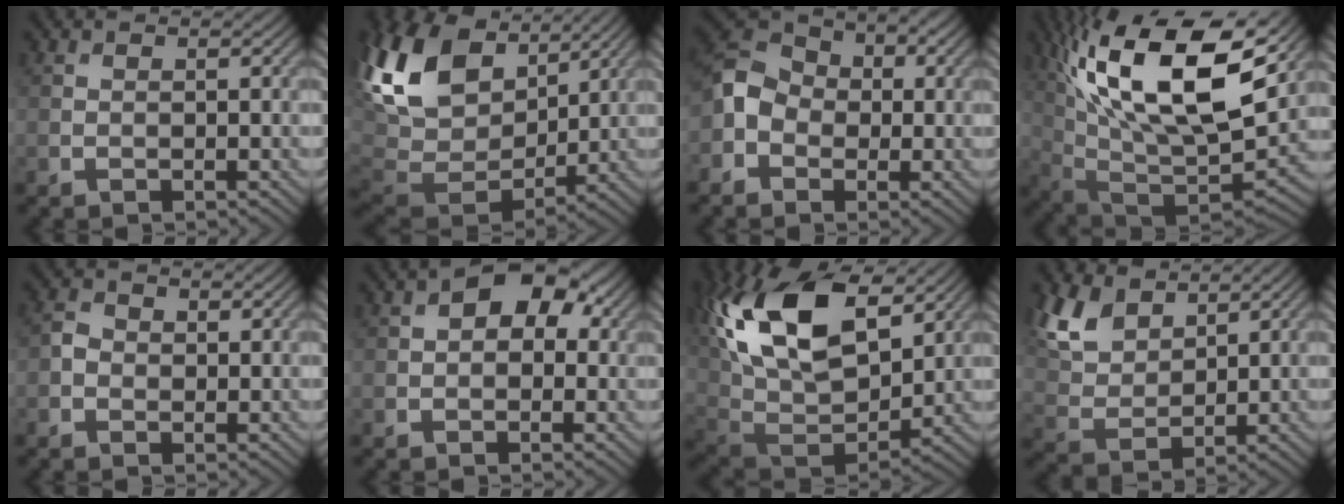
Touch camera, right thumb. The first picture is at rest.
{"total": 16.8, "force": [6.7, 10.8, 11.0], "torque": [-0.290, 0.027, 0.130]}
{"total": 6.3, "force": [-1.4, 5.1, 3.3], "torque": [-0.079, 0.008, -0.046]}
{"total": 19.8, "force": [7.8, 8.2, 16.3], "torque": [-0.323, 0.023, 0.134]}
{"total": 2.0, "force": [-0.2, 1.7, 1.0], "torque": [-0.023, 0.001, -0.010]}
{"total": 5.4, "force": [1.3, 3.6, 3.8], "torque": [-0.045, 0.003, 0.007]}
{"total": 20.1, "force": [8.8, 11.4, 14.1], "torque": [-0.316, 0.045, 0.154]}
{"total": 8.4, "force": [5.3, 4.6, 4.6], "torque": [-0.131, 0.008, 0.108]}